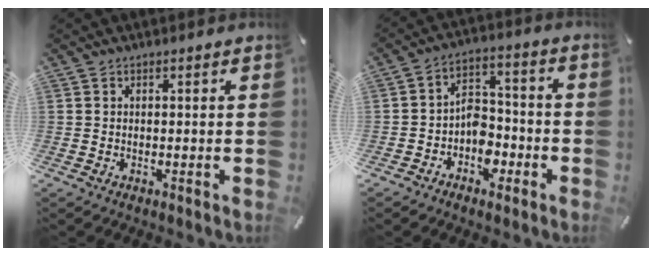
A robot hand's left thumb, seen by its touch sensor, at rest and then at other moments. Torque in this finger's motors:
{"motor_torque": [0.24, 0.89, -0.01, 0.12, 0.05]}